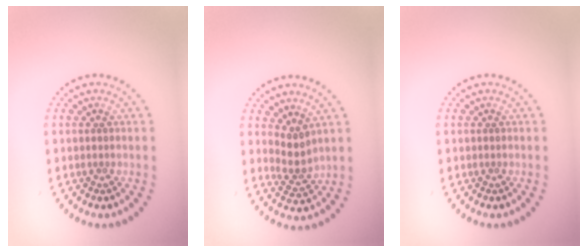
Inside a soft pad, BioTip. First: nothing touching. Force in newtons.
{"total": 2.1, "press": 1.6, "slide": 1.4}
{"total": 0.0}